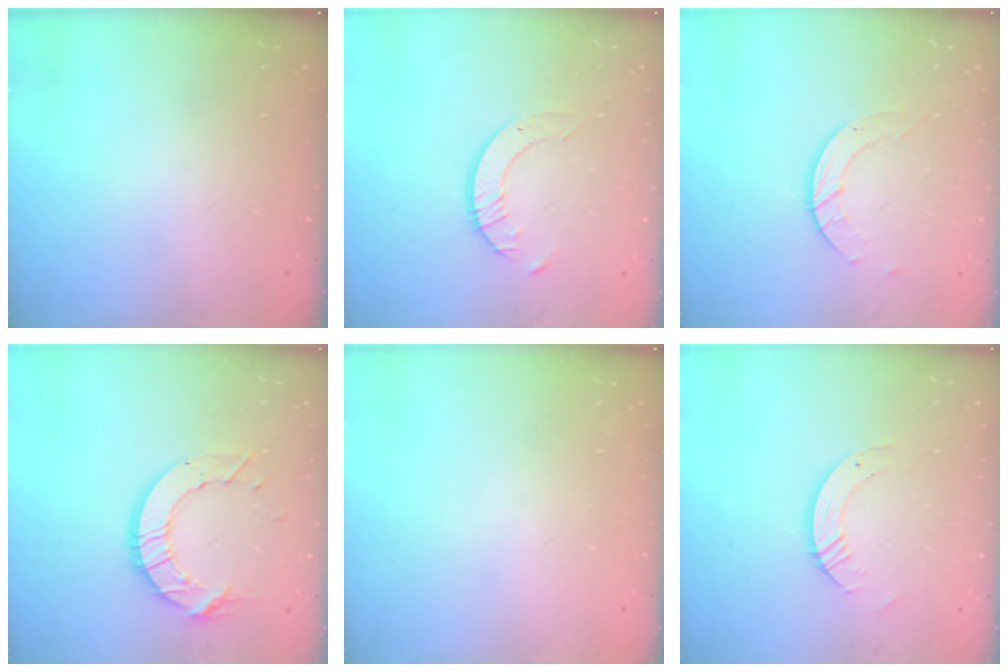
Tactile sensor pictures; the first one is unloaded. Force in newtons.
{"total": 3.3, "press": 3.3, "slide": 0.3}
{"total": 3.0, "press": 3.0, "slide": 0.3}
{"total": 10.4, "press": 10.3, "slide": 0.5}
{"total": 0.0}
{"total": 4.7, "press": 4.7, "slide": 0.3}